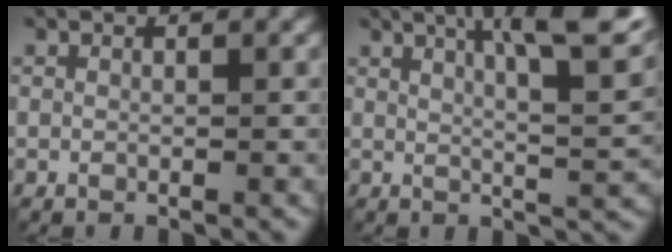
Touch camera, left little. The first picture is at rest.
{"total": 9.3, "force": [4.7, 2.1, 7.8], "torque": [-0.087, 0.021, 0.057]}